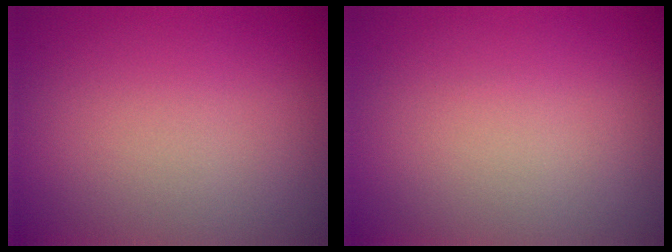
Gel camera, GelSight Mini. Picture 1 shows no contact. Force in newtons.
{"total": 0.0}